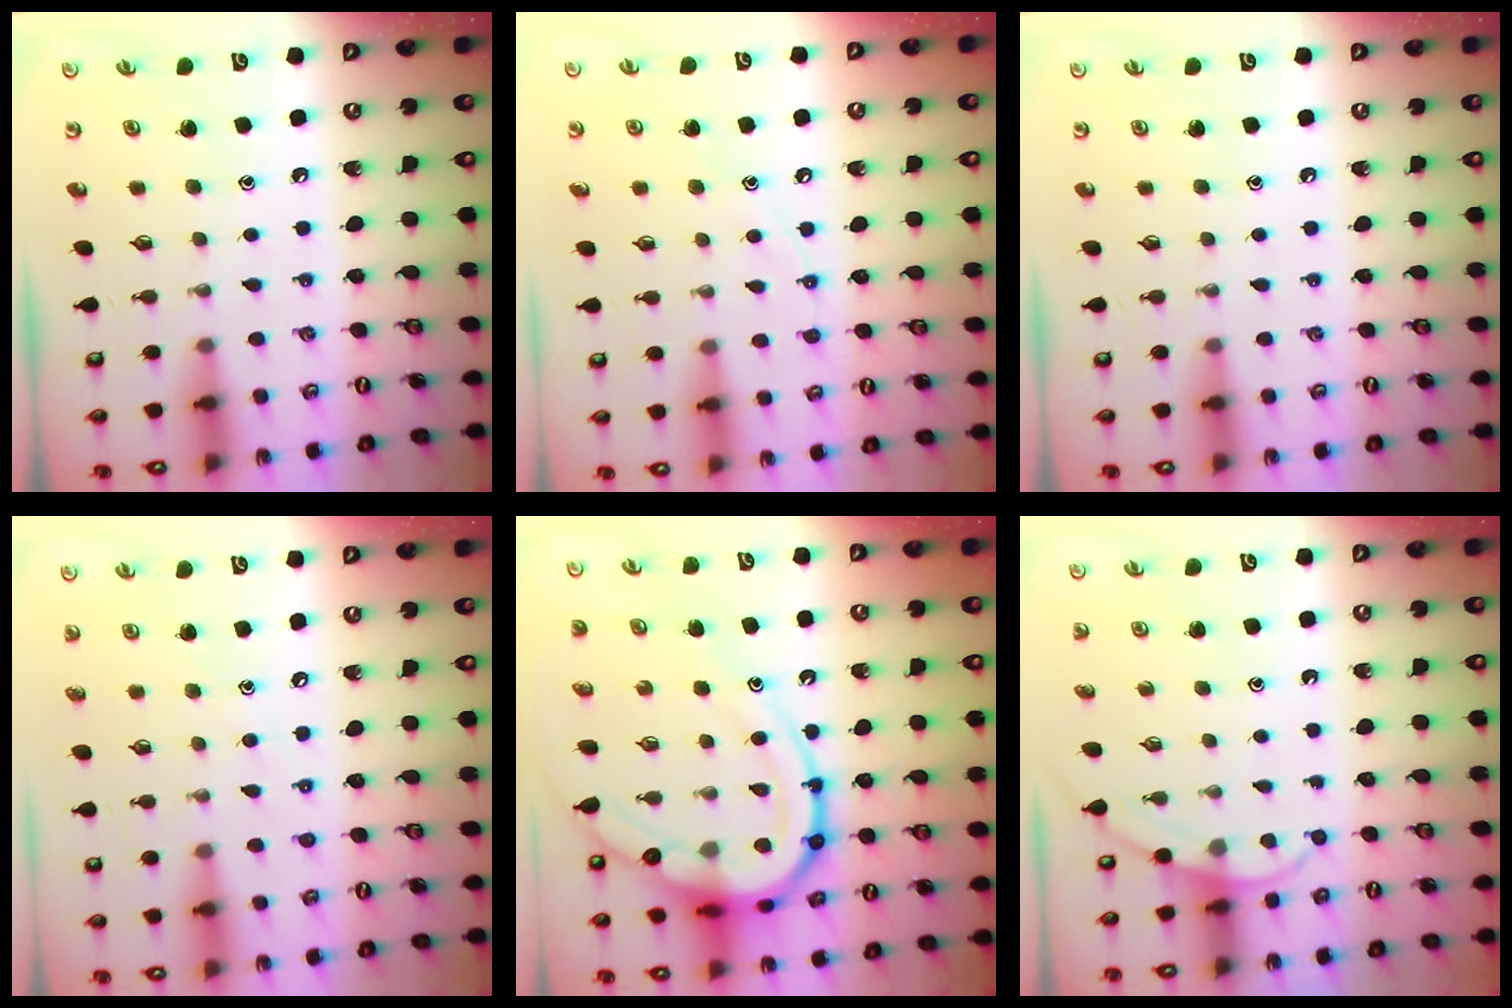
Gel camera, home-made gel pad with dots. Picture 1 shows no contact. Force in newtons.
{"total": 6.0, "press": 5.9, "slide": 0.6}
{"total": 0.0}
{"total": 5.4, "press": 5.4, "slide": 0.6}
{"total": 19.1, "press": 19.0, "slide": 1.9}
{"total": 4.6, "press": 4.6, "slide": 0.5}